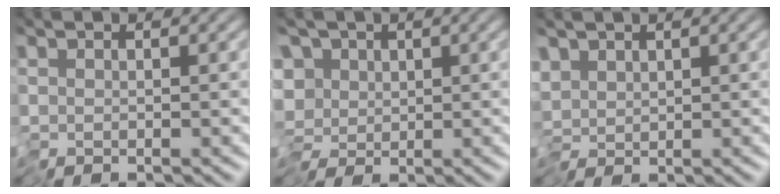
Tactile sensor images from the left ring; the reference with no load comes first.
{"total": 4.1, "force": [-0.5, 3.1, 2.7], "torque": [-0.033, 0.016, -0.030]}
{"total": 1.2, "force": [0.1, 0.5, 1.1], "torque": [-0.018, 0.005, -0.004]}